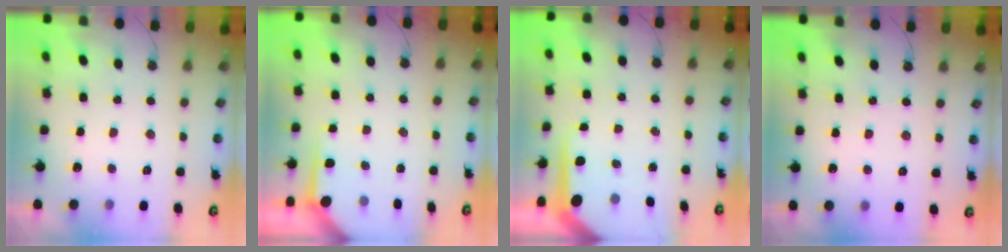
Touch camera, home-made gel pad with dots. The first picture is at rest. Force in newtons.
{"total": 3.2, "press": 3.2, "slide": 0.4}
{"total": 6.7, "press": 6.7, "slide": 0.3}
{"total": 2.3, "press": 2.3, "slide": 0.4}